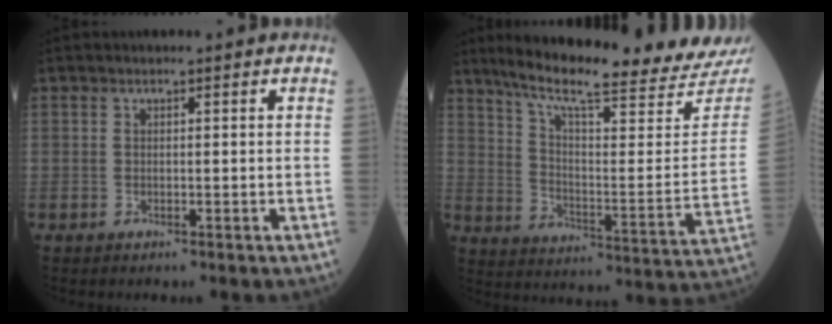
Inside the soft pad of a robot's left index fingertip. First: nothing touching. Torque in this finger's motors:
{"motor_torque": [0.95, -1.19, 0.44, 0.11]}